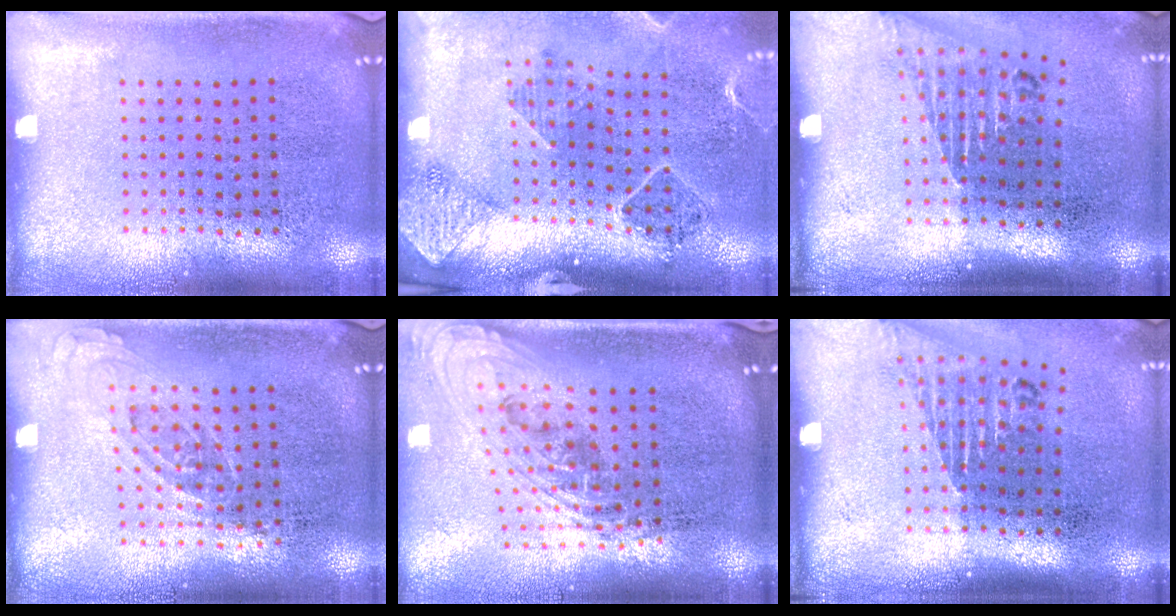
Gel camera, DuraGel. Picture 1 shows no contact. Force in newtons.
{"total": 1.5, "press": 1.5, "slide": 0.1}
{"total": 1.6, "press": 1.2, "slide": 1.0}
{"total": 0.8, "press": 0.7, "slide": 0.4}
{"total": 2.2, "press": 1.6, "slide": 1.5}
{"total": 1.6, "press": 1.2, "slide": 1.1}